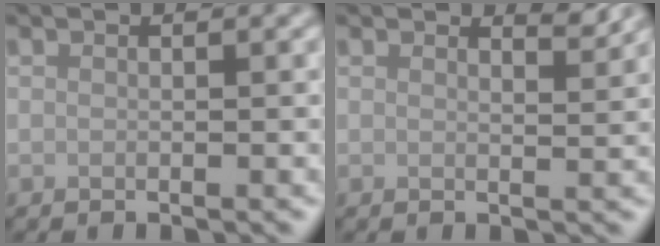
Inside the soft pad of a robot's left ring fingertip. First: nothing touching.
{"total": 1.5, "force": [1.4, 0.1, 0.5], "torque": [-0.004, -0.004, 0.015]}